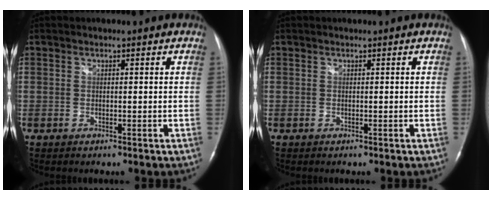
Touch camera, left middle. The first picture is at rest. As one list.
[{"total": 0.0}]